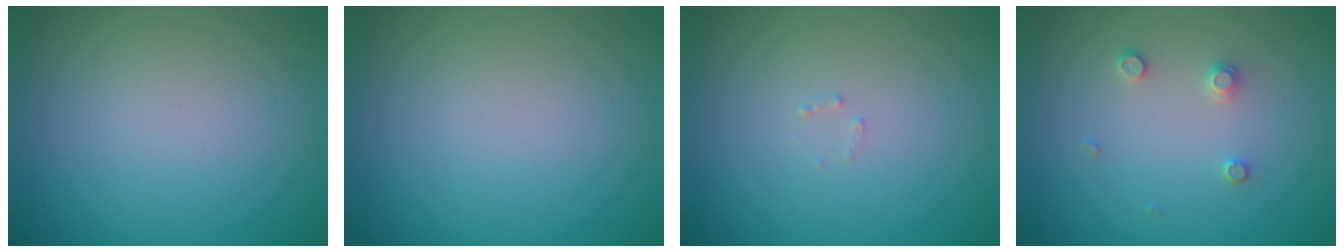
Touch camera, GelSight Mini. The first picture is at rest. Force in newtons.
{"total": 0.0}
{"total": 0.6, "press": 0.6, "slide": 0.1}
{"total": 1.3, "press": 1.3, "slide": 0.2}